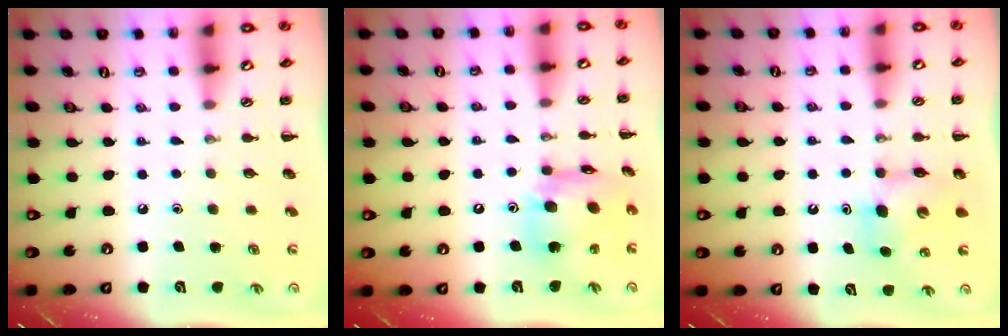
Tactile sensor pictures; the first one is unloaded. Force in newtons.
{"total": 14.4, "press": 14.2, "slide": 2.2}
{"total": 7.5, "press": 7.5, "slide": 0.5}